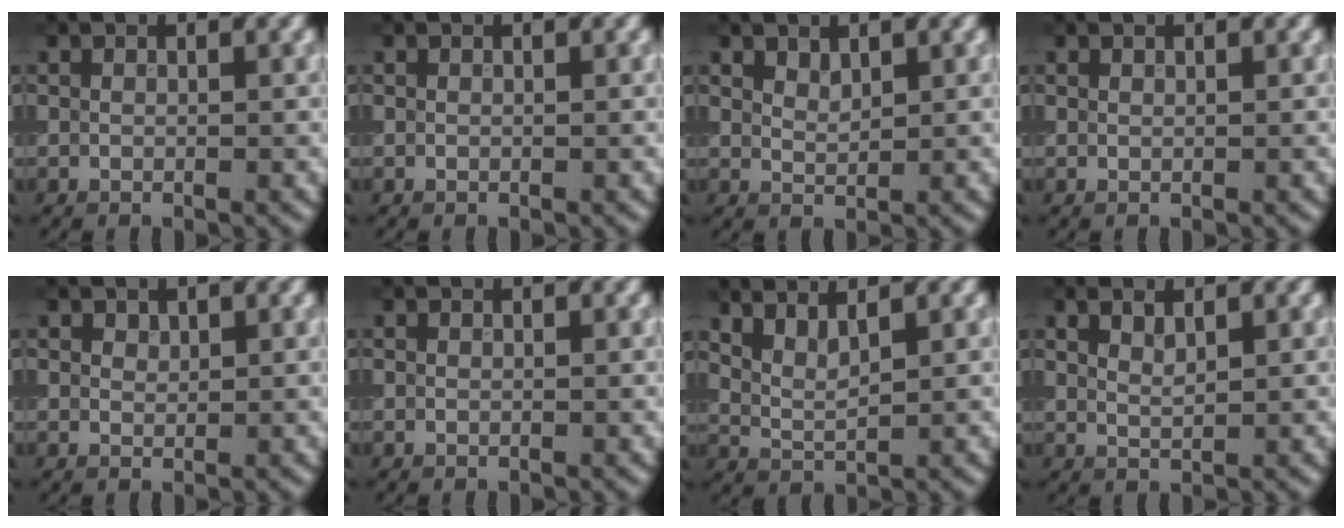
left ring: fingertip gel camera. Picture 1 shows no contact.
{"total": 0.0}
{"total": 1.2, "force": [1.0, 0.5, 0.5], "torque": [-0.012, -0.001, 0.023]}
{"total": 0.0}
{"total": 0.7, "force": [0.5, 0.4, 0.1], "torque": [-0.001, -0.002, 0.010]}
{"total": 0.0}
{"total": 2.8, "force": [2.3, 0.6, 1.4], "torque": [-0.027, -0.001, 0.051]}
{"total": 1.4, "force": [1.0, 0.4, 0.8], "torque": [-0.018, -0.001, 0.022]}